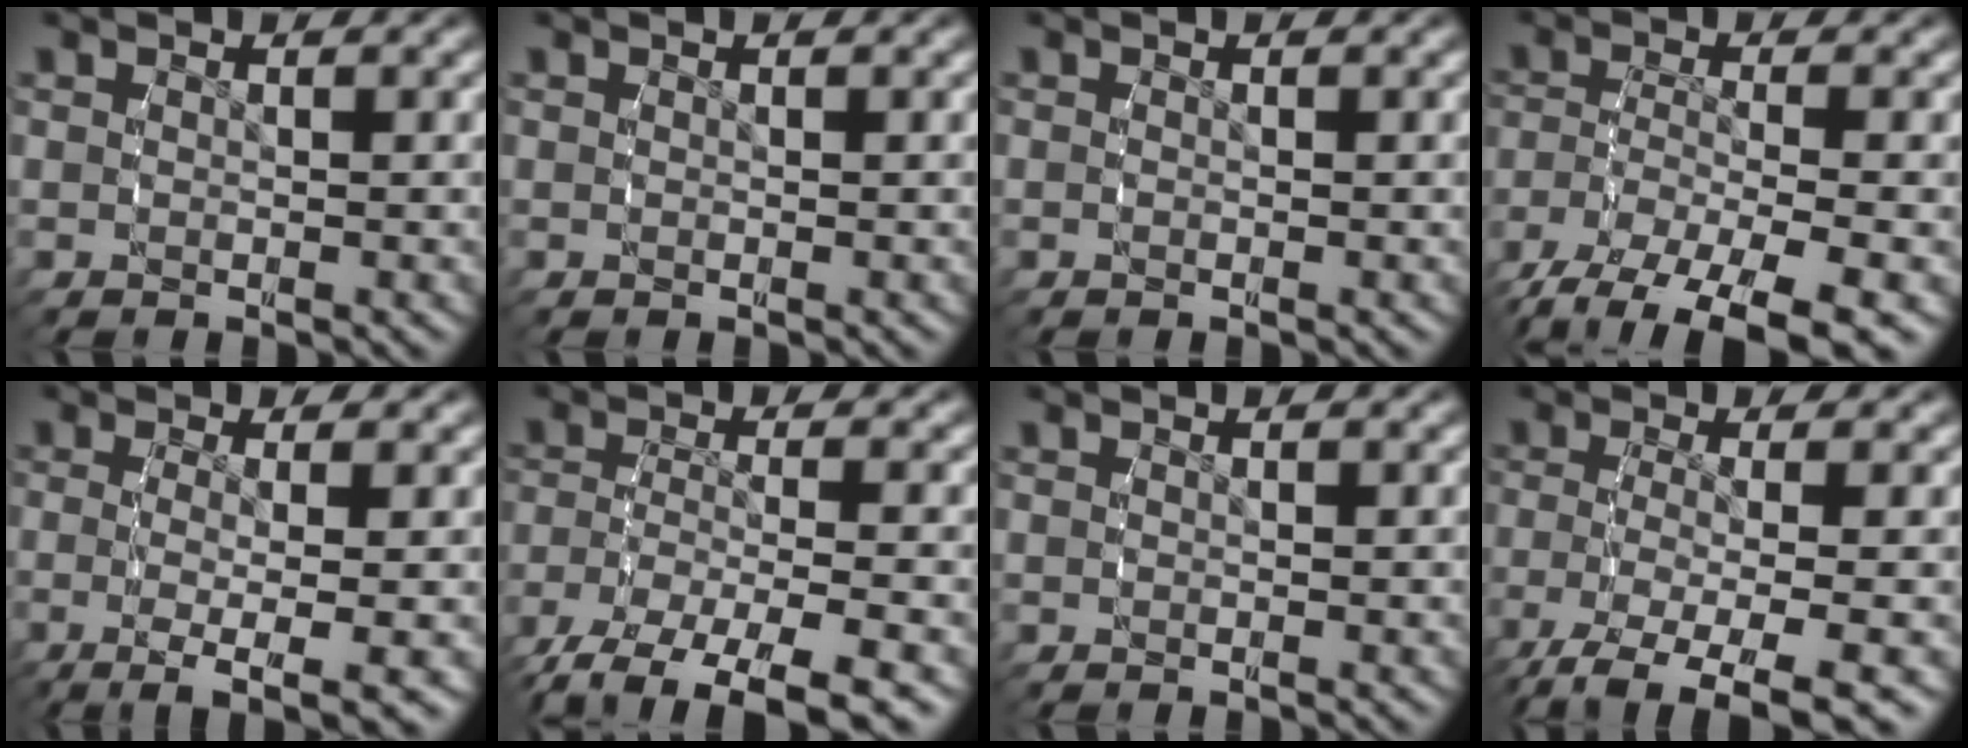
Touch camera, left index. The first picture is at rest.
{"total": 0.0}
{"total": 0.0}
{"total": 8.6, "force": [-5.1, 4.0, 5.7], "torque": [-0.111, -0.040, -0.055]}
{"total": 6.7, "force": [-3.5, 1.6, 5.5], "torque": [-0.098, -0.036, -0.036]}
{"total": 9.6, "force": [-7.0, 3.8, 5.5], "torque": [-0.101, -0.042, -0.081]}
{"total": 1.1, "force": [-0.2, -1.0, -0.4], "torque": [0.013, -0.009, 0.005]}
{"total": 9.7, "force": [-7.6, 3.1, 5.1], "torque": [-0.106, -0.057, -0.090]}